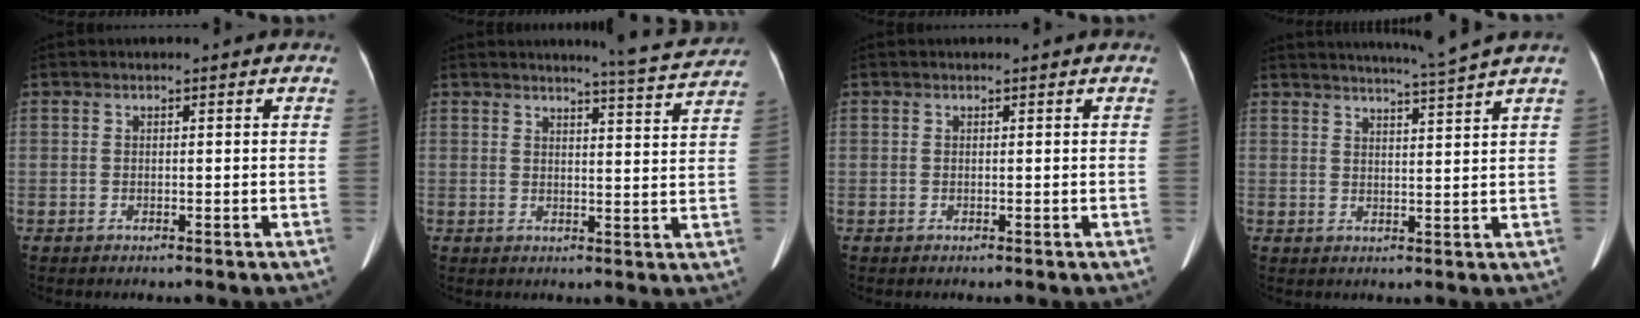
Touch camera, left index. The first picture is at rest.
{"total": 6.9, "force": [6.8, -0.4, 1.3], "torque": [-0.031, -0.019, 0.076]}
{"total": 0.6, "force": [0.5, 0.0, 0.2], "torque": [-0.002, 0.006, 0.010]}
{"total": 6.7, "force": [5.9, -2.3, 2.1], "torque": [-0.037, -0.015, 0.089]}